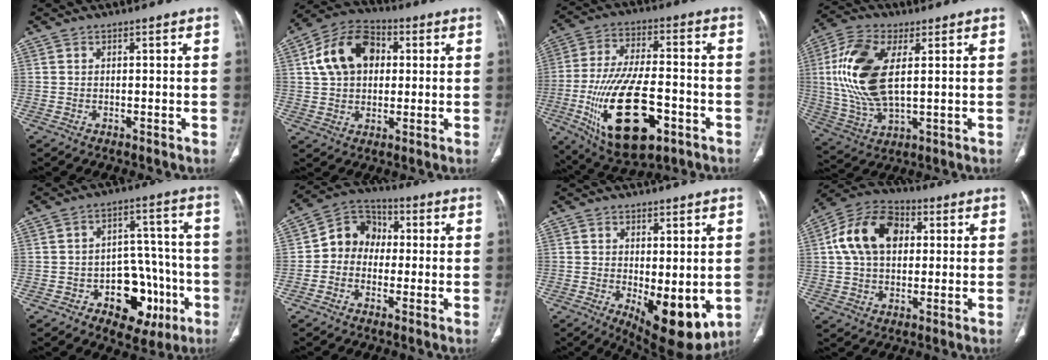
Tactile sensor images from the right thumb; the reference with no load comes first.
{"total": 13.9, "force": [3.0, 9.9, 9.2], "torque": [-0.138, 0.018, 0.042]}
{"total": 21.8, "force": [-7.4, 10.2, 17.8], "torque": [-0.322, 0.022, -0.108]}
{"total": 16.6, "force": [3.0, 8.1, 14.2], "torque": [-0.304, -0.004, 0.063]}
{"total": 13.9, "force": [-5.5, 9.1, 8.9], "torque": [-0.066, 0.049, -0.070]}
{"total": 8.7, "force": [-0.4, 7.5, 4.2], "torque": [-0.037, 0.033, -0.027]}
{"total": 11.1, "force": [-1.8, 4.7, 9.9], "torque": [-0.126, -0.026, -0.009]}
{"total": 14.5, "force": [3.0, 9.9, 10.1], "torque": [-0.164, 0.021, 0.043]}